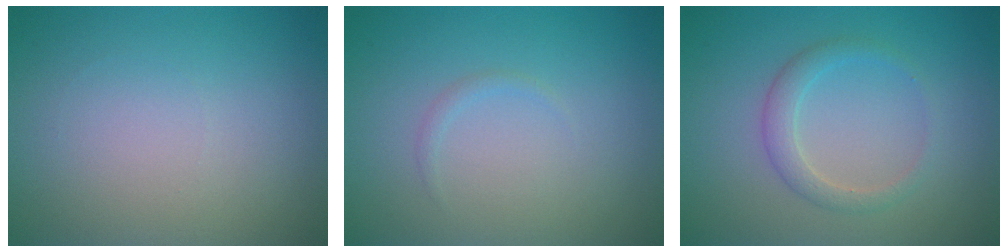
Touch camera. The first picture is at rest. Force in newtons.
{"total": 0.5, "press": 0.5, "slide": 0.0}
{"total": 2.1, "press": 2.1, "slide": 0.2}